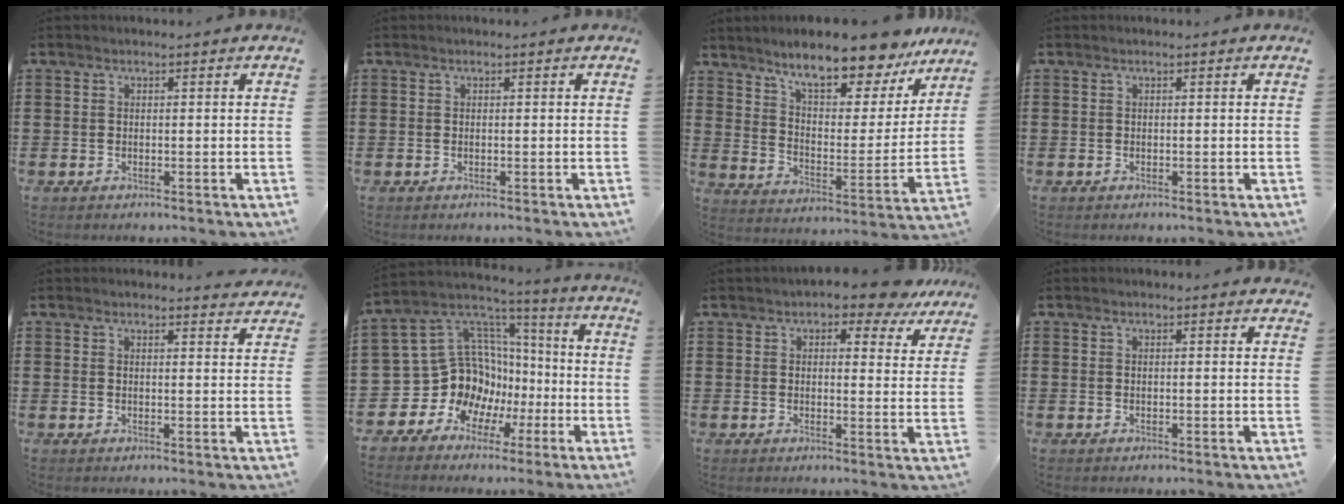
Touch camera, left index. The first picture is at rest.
{"total": 0.0}
{"total": 11.0, "force": [9.8, 1.5, 4.7], "torque": [-0.098, -0.069, 0.168]}
{"total": 0.0}
{"total": 2.5, "force": [2.5, 0.1, 0.2], "torque": [-0.004, -0.010, 0.046]}
{"total": 14.1, "force": [-2.4, 13.2, 4.5], "torque": [-0.149, -0.031, -0.016]}
{"total": 4.9, "force": [4.3, 1.3, 1.8], "torque": [-0.036, -0.016, 0.074]}
{"total": 1.1, "force": [1.0, 0.2, 0.4], "torque": [-0.011, 0.001, 0.019]}